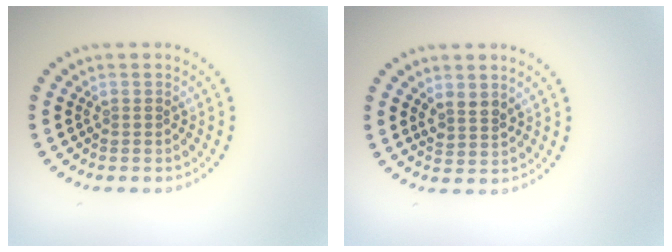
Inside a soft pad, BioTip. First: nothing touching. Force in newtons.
{"total": 1.7, "press": 1.4, "slide": 0.9}